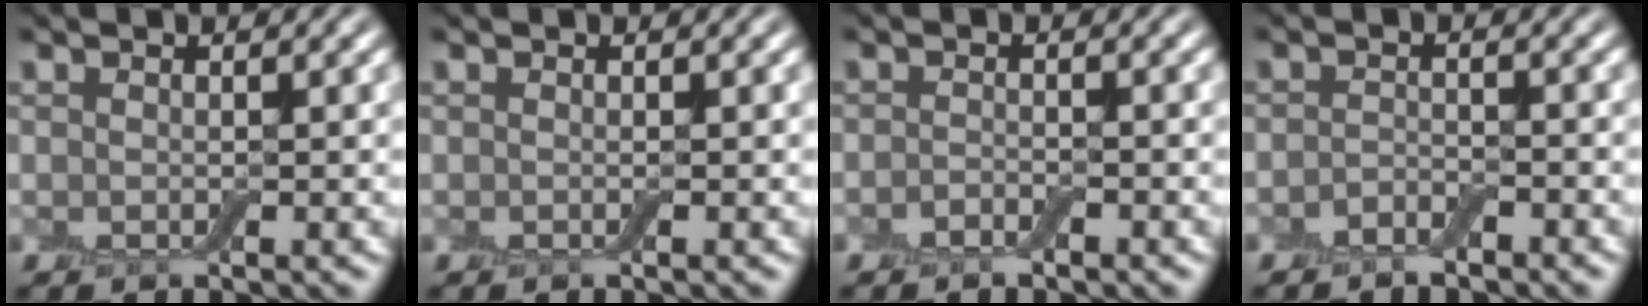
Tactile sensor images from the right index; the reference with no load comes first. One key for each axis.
{"total": 0.0}
{"total": 1.3, "fx": -0.9, "fy": 0.6, "fz": 0.7, "tx": -0.015, "ty": 0.000, "tz": -0.018}
{"total": 1.7, "fx": -1.3, "fy": 0.8, "fz": 0.7, "tx": -0.013, "ty": 0.003, "tz": -0.027}